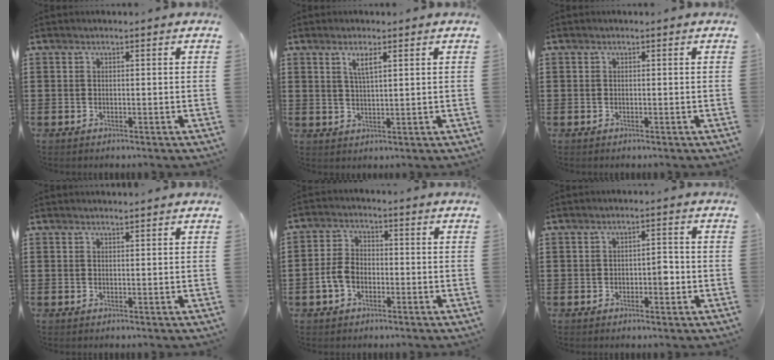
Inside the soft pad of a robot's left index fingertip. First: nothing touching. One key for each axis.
{"total": 3.3, "fx": 1.7, "fy": 0.8, "fz": 2.7, "tx": -0.058, "ty": 0.004, "tz": 0.028}
{"total": 0.0}
{"total": 0.9, "fx": 0.9, "fy": -0.1, "fz": 0.2, "tx": -0.005, "ty": -0.002, "tz": 0.018}
{"total": 4.6, "fx": -1.7, "fy": 3.1, "fz": 3.0, "tx": -0.078, "ty": 0.004, "tz": -0.037}
{"total": 2.7, "fx": -0.7, "fy": 1.3, "fz": 2.3, "tx": -0.036, "ty": 0.001, "tz": -0.016}